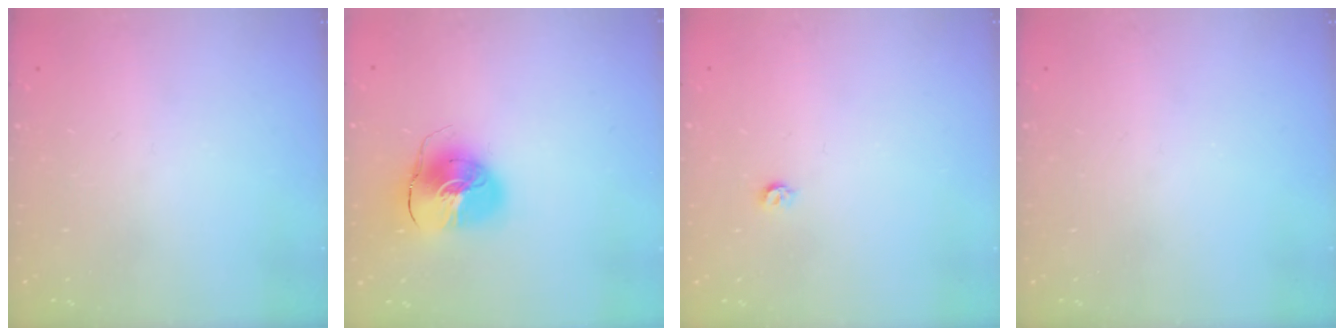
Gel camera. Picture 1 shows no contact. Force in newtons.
{"total": 11.2, "press": 11.0, "slide": 1.7}
{"total": 3.0, "press": 3.0, "slide": 0.5}
{"total": 0.0}